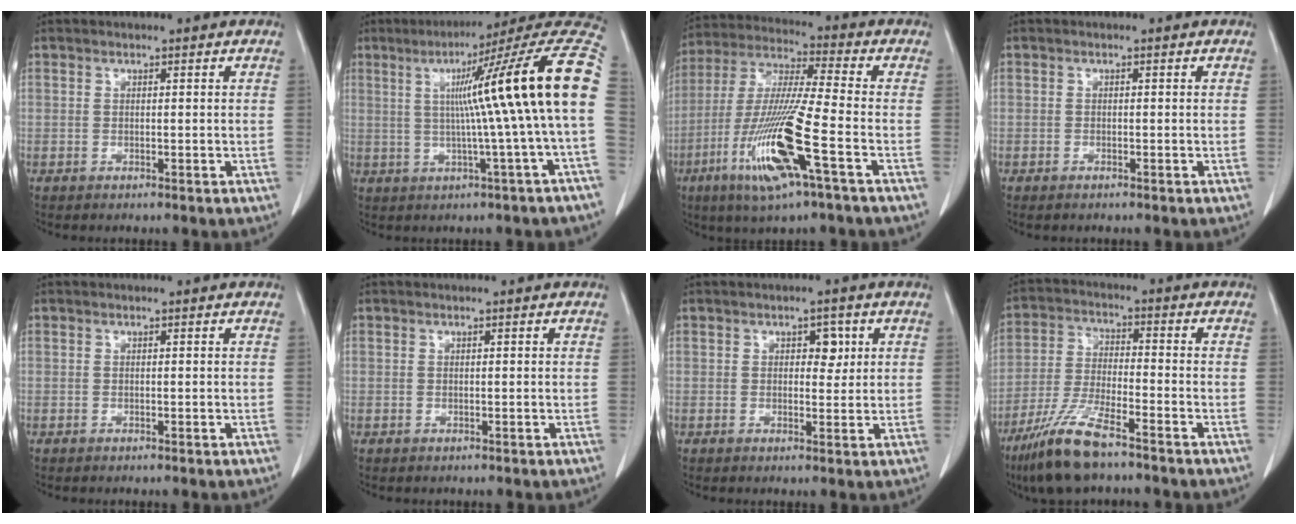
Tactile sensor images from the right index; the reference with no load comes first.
{"total": 18.3, "force": [1.7, -1.8, 18.1], "torque": [-0.223, 0.033, 0.013]}
{"total": 15.8, "force": [-6.3, 0.2, 14.5], "torque": [-0.303, -0.020, -0.119]}
{"total": 0.6, "force": [-0.5, 0.1, 0.3], "torque": [-0.011, -0.003, -0.003]}
{"total": 0.0}
{"total": 0.0}
{"total": 2.8, "force": [1.0, 1.7, 2.0], "torque": [-0.022, 0.004, 0.013]}
{"total": 10.7, "force": [-7.5, 1.5, 7.4], "torque": [-0.162, -0.028, -0.143]}